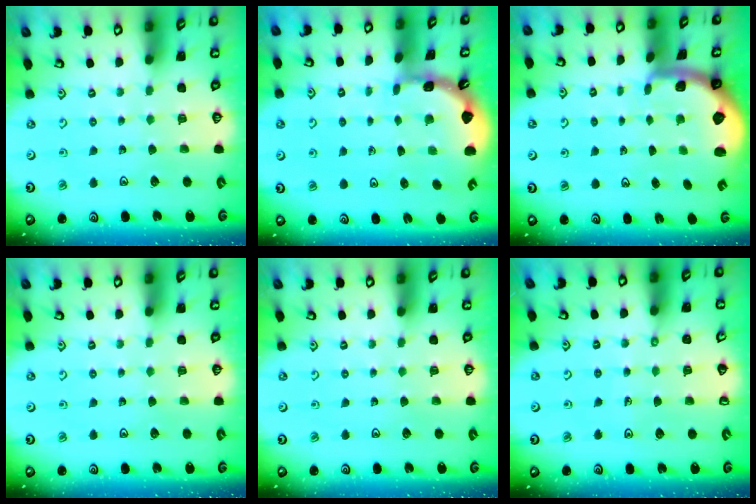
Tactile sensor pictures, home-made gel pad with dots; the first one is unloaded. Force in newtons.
{"total": 1.7, "press": 1.7, "slide": 0.1}
{"total": 1.1, "press": 1.0, "slide": 0.3}
{"total": 0.0}
{"total": 0.0}
{"total": 5.2, "press": 5.1, "slide": 0.9}